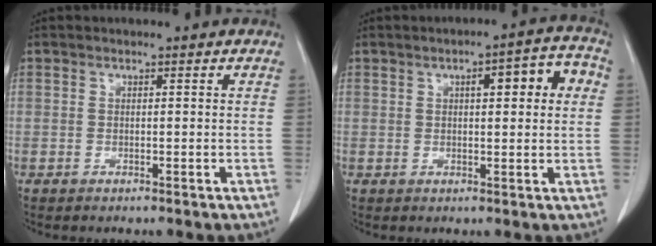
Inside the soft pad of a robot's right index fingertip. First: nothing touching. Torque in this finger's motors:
{"motor_torque": [0.49, 0.43, 0.09, 0.07]}